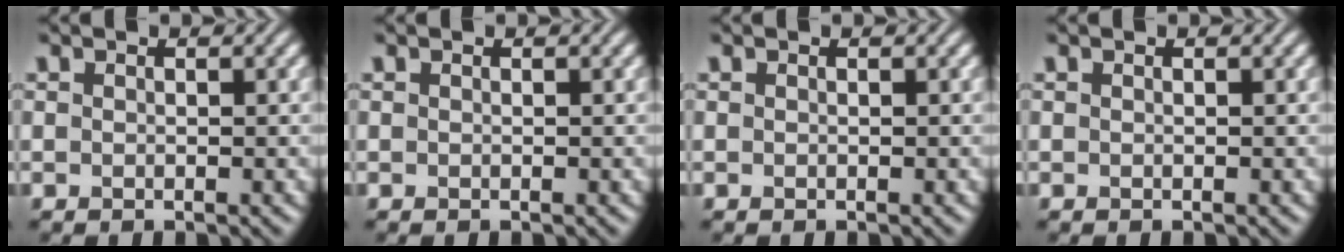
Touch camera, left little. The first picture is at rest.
{"total": 0.0}
{"total": 0.0}
{"total": 0.0}